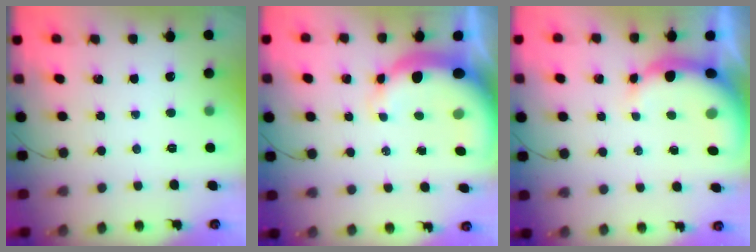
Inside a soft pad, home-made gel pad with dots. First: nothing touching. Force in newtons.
{"total": 9.1, "press": 8.7, "slide": 2.4}
{"total": 8.3, "press": 8.1, "slide": 1.7}